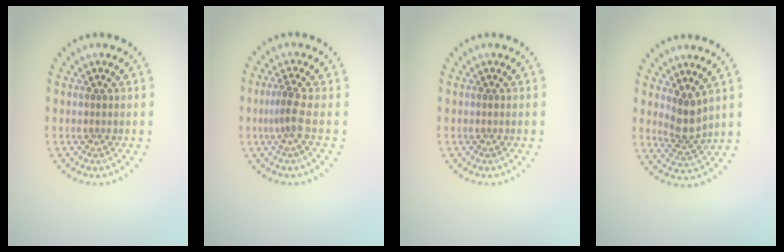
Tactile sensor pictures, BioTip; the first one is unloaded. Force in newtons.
{"total": 1.8, "press": 1.4, "slide": 1.2}
{"total": 0.0}
{"total": 2.6, "press": 2.1, "slide": 1.6}